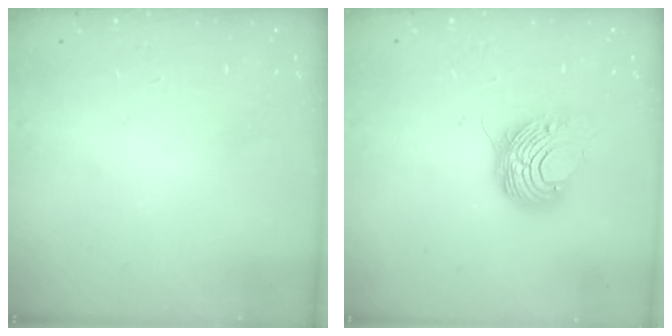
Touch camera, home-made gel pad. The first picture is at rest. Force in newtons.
{"total": 9.1, "press": 9.1, "slide": 0.6}